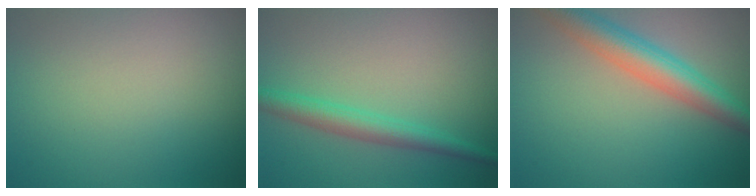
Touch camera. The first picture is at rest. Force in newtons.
{"total": 2.8, "press": 2.8, "slide": 0.2}
{"total": 5.3, "press": 5.3, "slide": 0.2}